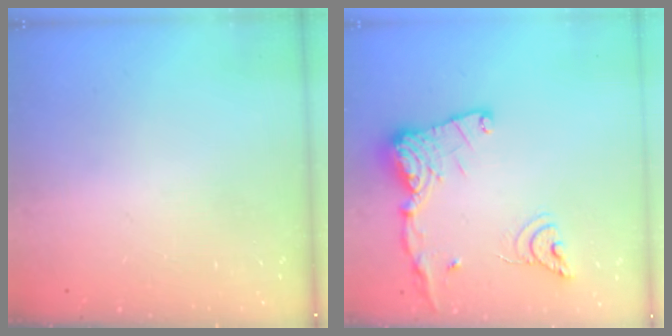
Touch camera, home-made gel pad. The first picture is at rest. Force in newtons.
{"total": 17.9, "press": 17.8, "slide": 1.6}